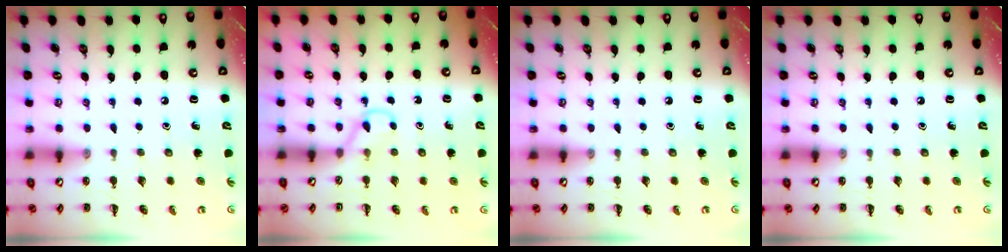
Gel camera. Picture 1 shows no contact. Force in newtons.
{"total": 3.7, "press": 3.4, "slide": 1.4}
{"total": 0.0}
{"total": 0.0}